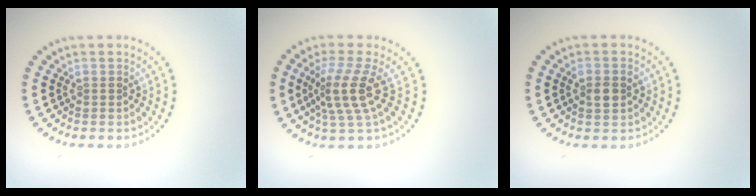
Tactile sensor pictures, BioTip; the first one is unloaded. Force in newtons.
{"total": 3.9, "press": 2.9, "slide": 2.5}
{"total": 1.7, "press": 1.7, "slide": 0.3}